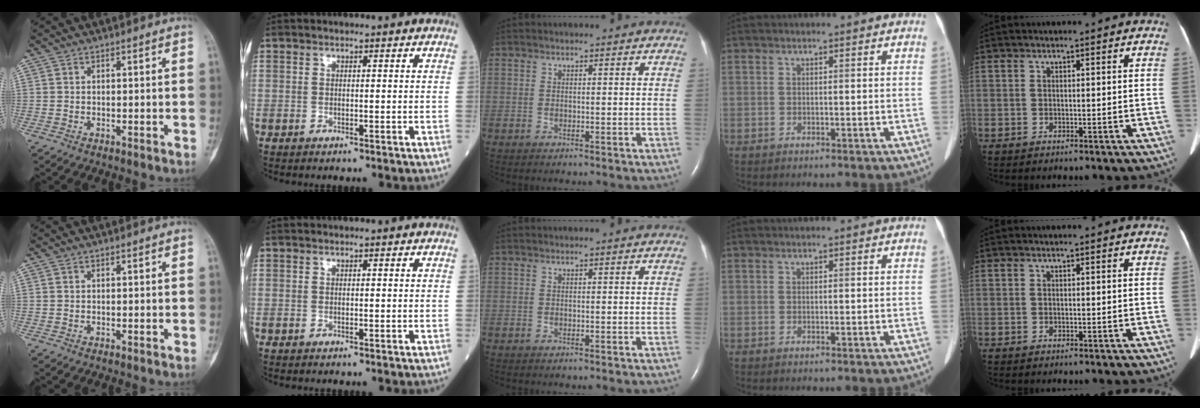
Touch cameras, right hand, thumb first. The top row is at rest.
{}